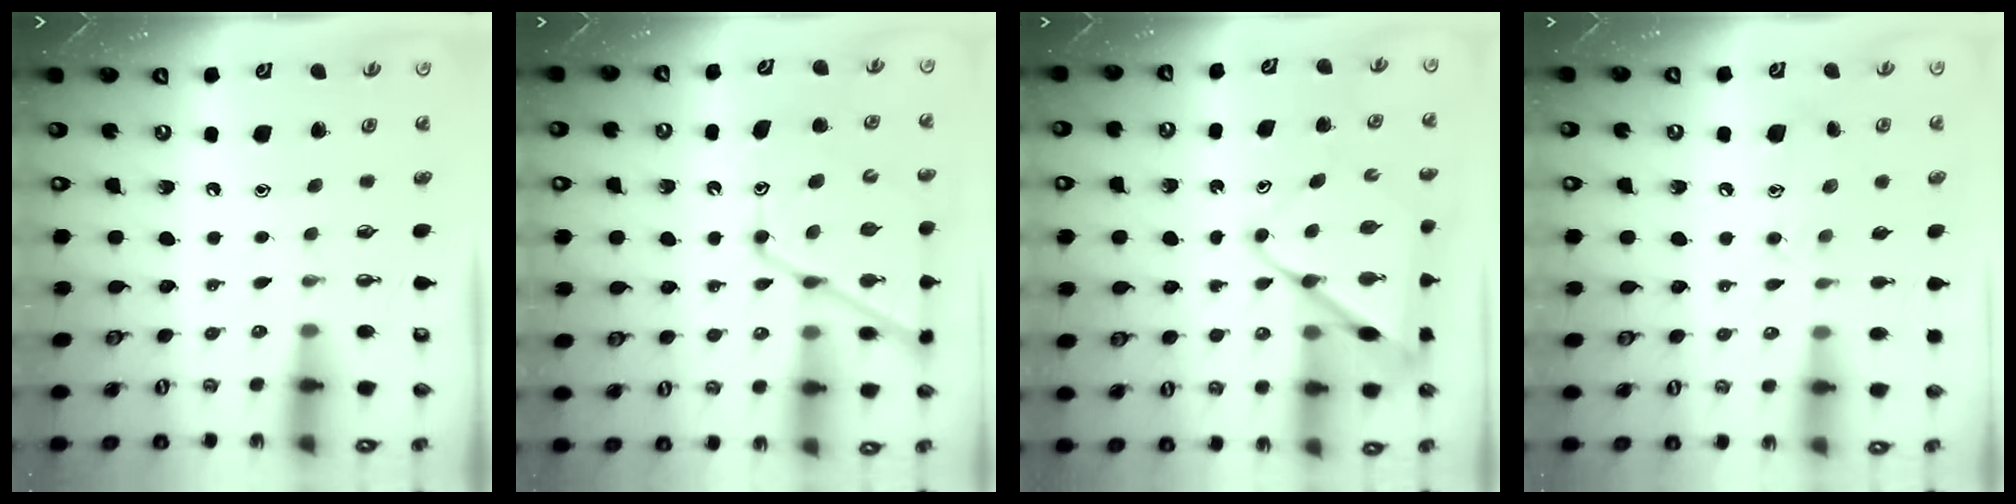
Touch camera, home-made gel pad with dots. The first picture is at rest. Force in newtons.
{"total": 14.8, "press": 14.8, "slide": 1.2}
{"total": 11.3, "press": 11.3, "slide": 1.0}
{"total": 9.9, "press": 9.9, "slide": 0.7}